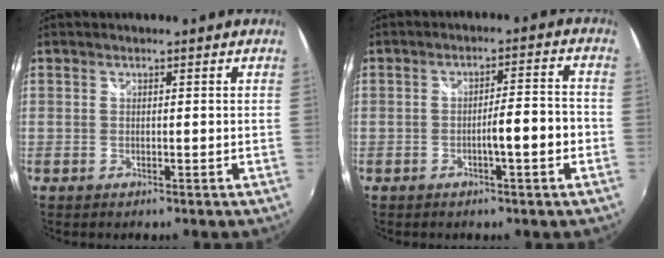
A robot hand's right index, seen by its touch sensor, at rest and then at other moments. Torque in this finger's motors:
{"motor_torque": [1.29, 0.84, 0.27, 0.04]}